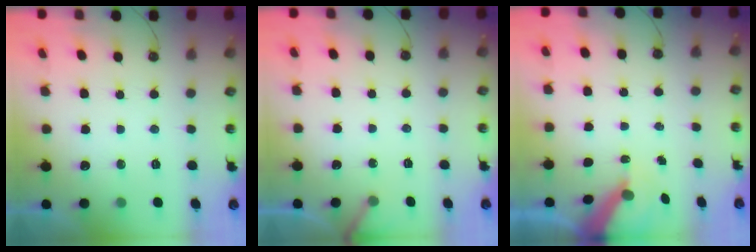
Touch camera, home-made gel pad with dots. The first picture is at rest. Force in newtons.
{"total": 2.8, "press": 2.8, "slide": 0.2}
{"total": 7.0, "press": 7.0, "slide": 0.8}